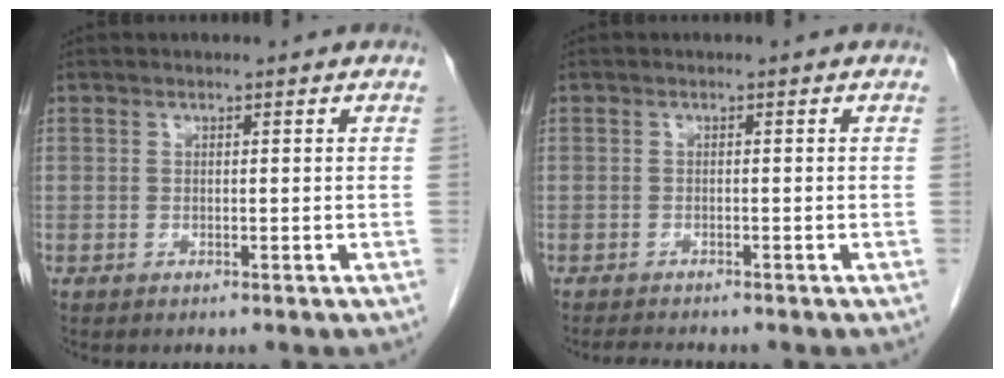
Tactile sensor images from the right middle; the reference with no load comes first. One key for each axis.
{"total": 2.0, "fx": -1.8, "fy": 0.2, "fz": 0.6, "tx": -0.018, "ty": -0.009, "tz": -0.026}